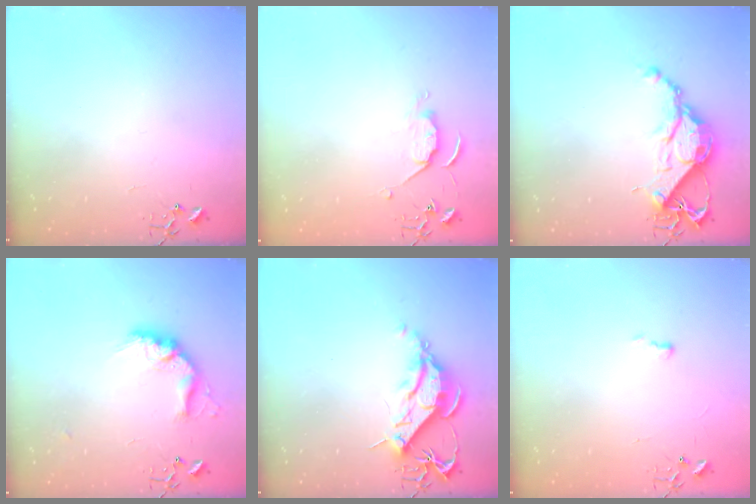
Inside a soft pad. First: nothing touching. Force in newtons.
{"total": 6.0, "press": 6.0, "slide": 0.6}
{"total": 12.8, "press": 12.7, "slide": 1.0}
{"total": 14.4, "press": 14.3, "slide": 0.7}
{"total": 11.3, "press": 11.2, "slide": 1.4}
{"total": 3.9, "press": 3.8, "slide": 0.5}